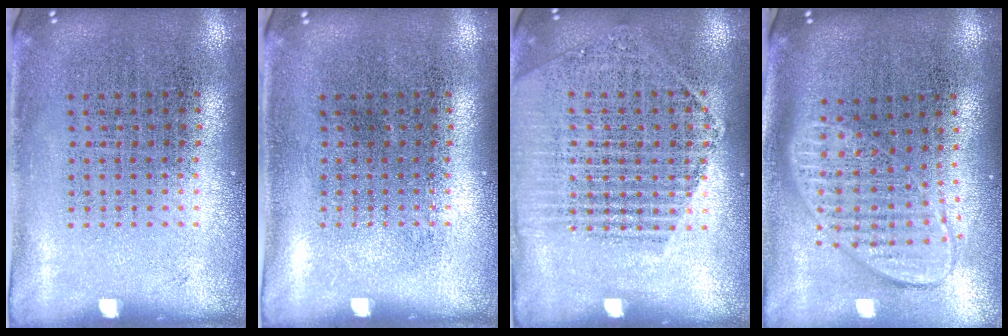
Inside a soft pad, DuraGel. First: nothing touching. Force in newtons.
{"total": 0.0}
{"total": 1.6, "press": 1.5, "slide": 0.4}
{"total": 2.0, "press": 1.5, "slide": 1.2}